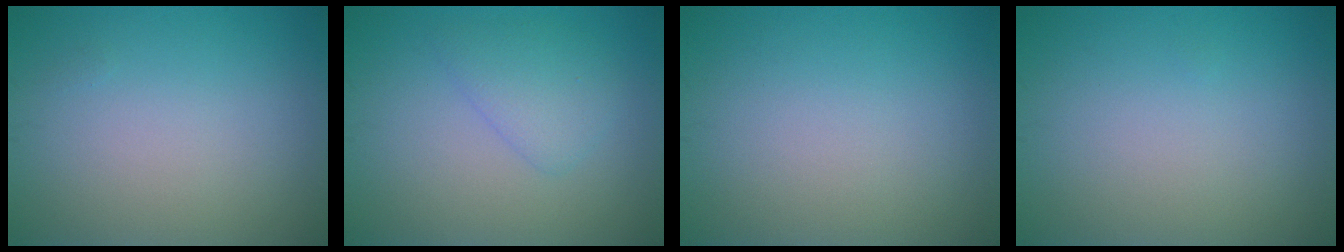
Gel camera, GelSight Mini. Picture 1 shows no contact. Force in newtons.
{"total": 2.5, "press": 2.4, "slide": 0.2}
{"total": 0.0}
{"total": 0.0}